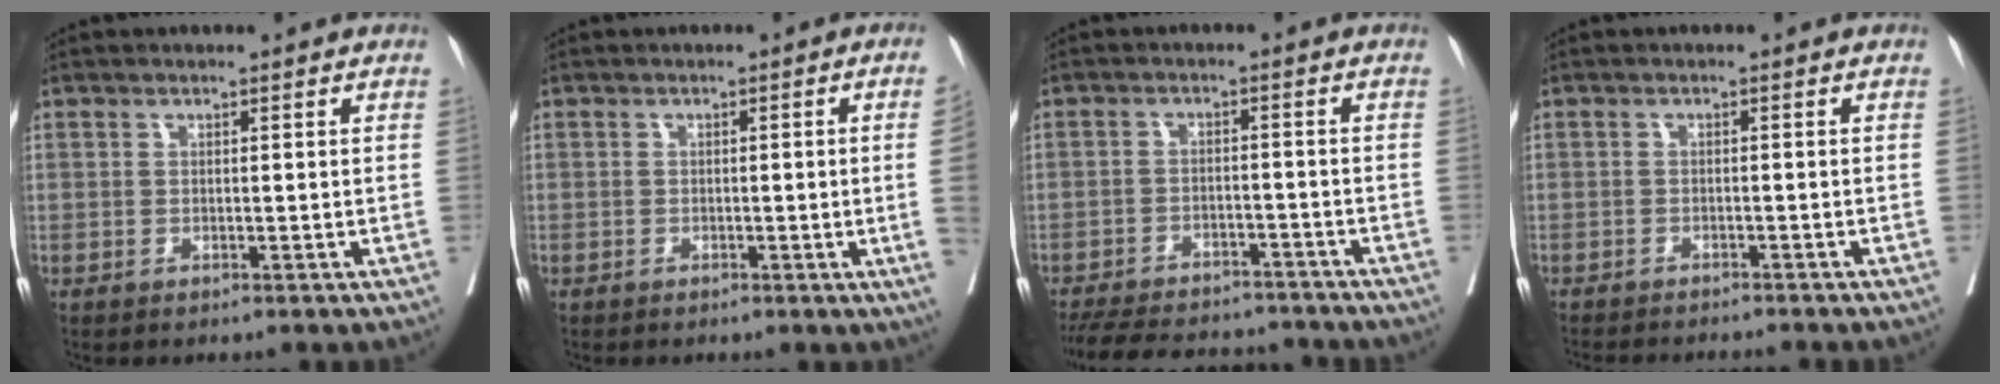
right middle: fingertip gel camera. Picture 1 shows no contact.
{"total": 4.6, "force": [-0.8, -1.5, 4.3], "torque": [-0.056, -0.006, -0.006]}
{"total": 17.1, "force": [-15.4, 4.7, 5.9], "torque": [-0.145, -0.012, -0.213]}
{"total": 9.3, "force": [-8.7, 0.6, 3.3], "torque": [-0.043, -0.015, -0.118]}